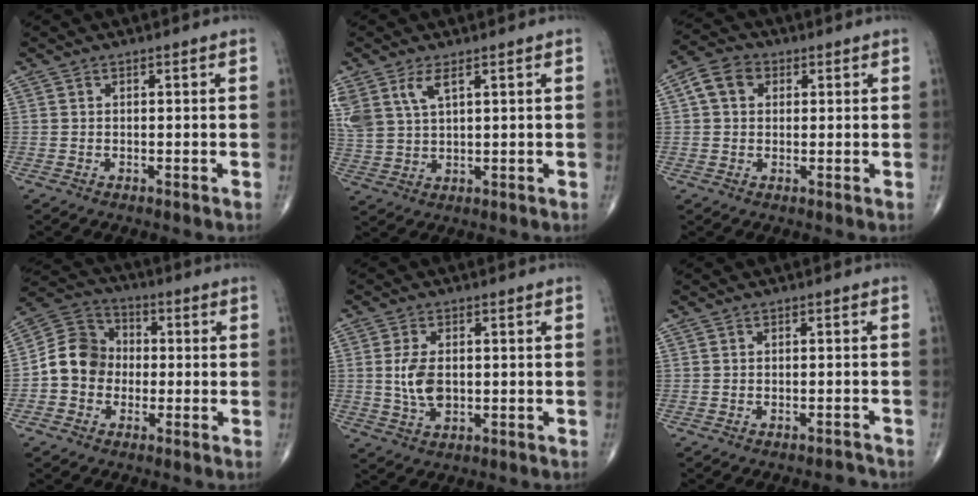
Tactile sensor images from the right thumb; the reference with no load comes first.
{"total": 7.6, "force": [3.9, 3.7, 5.3], "torque": [-0.123, -0.007, 0.087]}
{"total": 6.0, "force": [1.5, 4.7, 3.4], "torque": [-0.053, 0.012, 0.021]}
{"total": 9.7, "force": [-1.4, 8.4, 4.5], "torque": [-0.065, 0.039, -0.040]}
{"total": 6.1, "force": [0.1, 3.5, 5.0], "torque": [-0.102, -0.005, 0.005]}
{"total": 1.5, "force": [-1.5, 0.2, 0.2], "torque": [-0.007, 0.012, -0.018]}